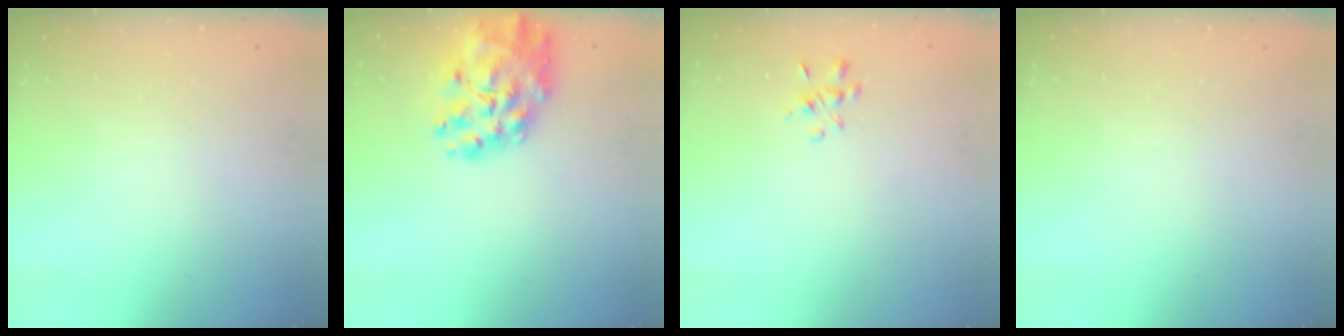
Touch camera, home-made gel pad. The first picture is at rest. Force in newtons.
{"total": 15.3, "press": 14.6, "slide": 4.5}
{"total": 3.0, "press": 2.9, "slide": 0.8}
{"total": 0.0}